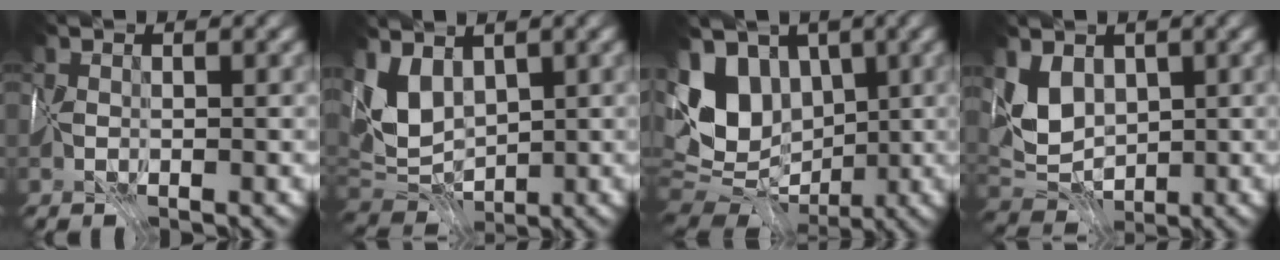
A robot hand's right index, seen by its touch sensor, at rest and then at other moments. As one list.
[{"total": 3.7, "force": [2.3, 2.1, 2.0], "torque": [-0.050, -0.002, 0.043]}, {"total": 8.2, "force": [1.6, 6.1, 5.2], "torque": [-0.108, 0.006, 0.015]}, {"total": 2.6, "force": [1.7, 1.7, 1.0], "torque": [-0.028, -0.003, 0.036]}]